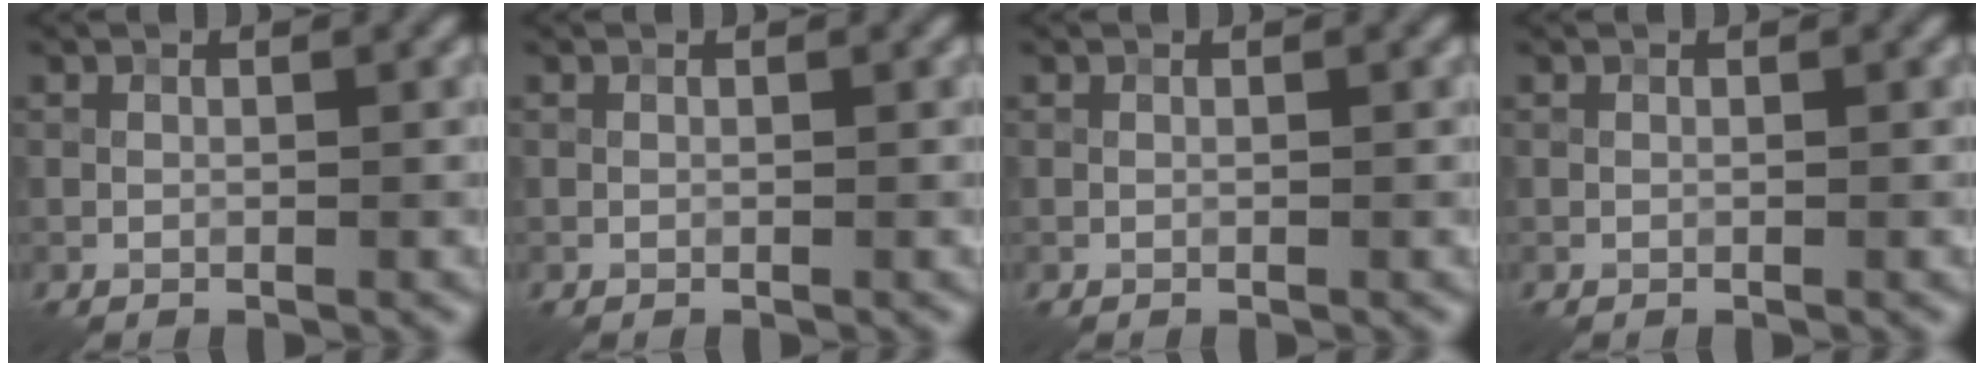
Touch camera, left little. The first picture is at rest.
{"total": 0.0}
{"total": 0.0}
{"total": 0.0}